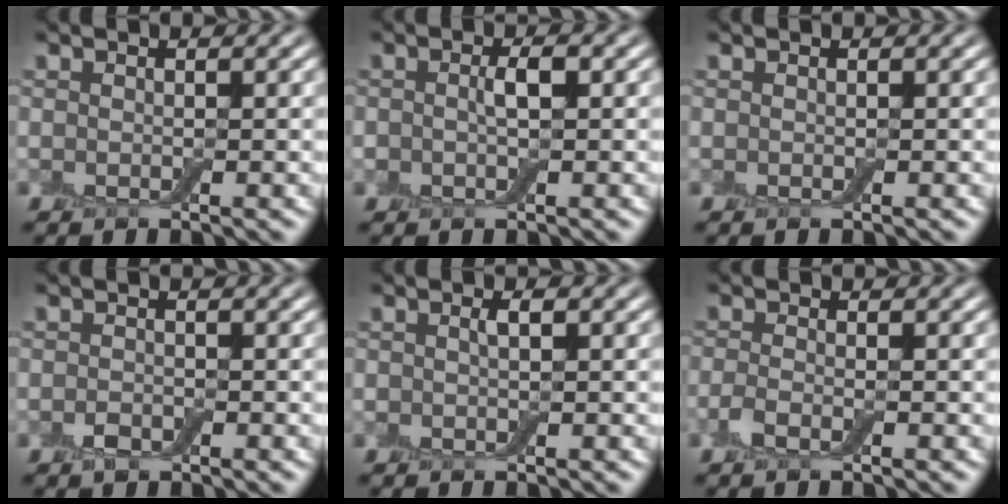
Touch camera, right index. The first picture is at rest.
{"total": 1.7, "force": [0.0, 0.8, 1.5], "torque": [-0.029, 0.003, -0.002]}
{"total": 0.0}
{"total": 1.1, "force": [-0.6, 0.7, 0.7], "torque": [-0.014, -0.001, -0.012]}
{"total": 0.9, "force": [0.3, 0.3, 0.8], "torque": [-0.017, 0.003, 0.004]}
{"total": 1.6, "force": [-0.8, 0.6, 1.2], "torque": [-0.031, -0.001, -0.021]}